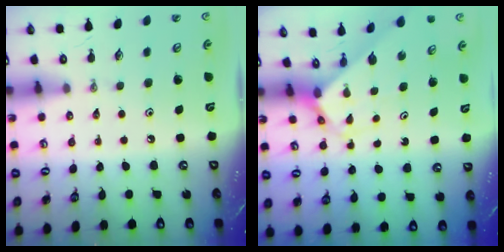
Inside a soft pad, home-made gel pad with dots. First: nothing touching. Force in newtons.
{"total": 2.6, "press": 2.6, "slide": 0.2}